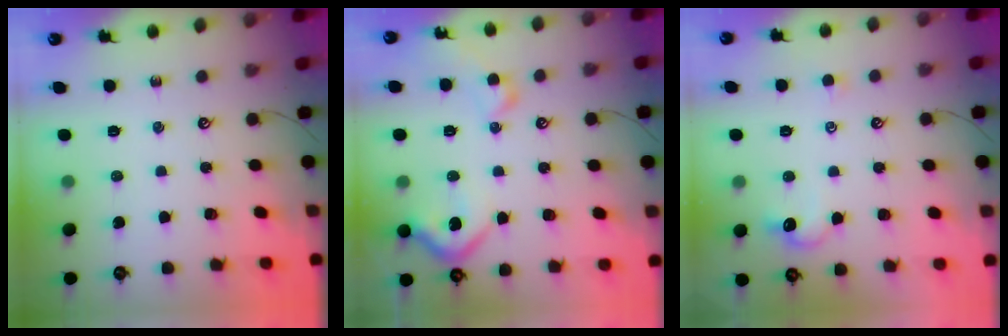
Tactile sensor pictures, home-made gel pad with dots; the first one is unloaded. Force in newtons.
{"total": 10.0, "press": 9.9, "slide": 1.4}
{"total": 3.0, "press": 2.9, "slide": 0.6}